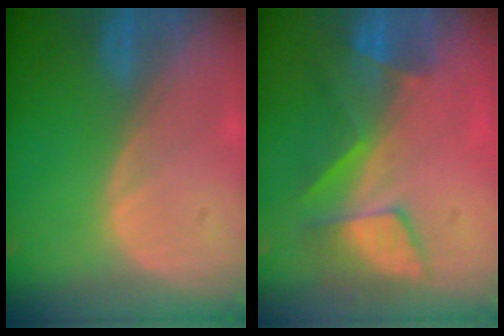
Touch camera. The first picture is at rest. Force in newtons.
{"total": 8.4, "press": 7.2, "slide": 4.3}